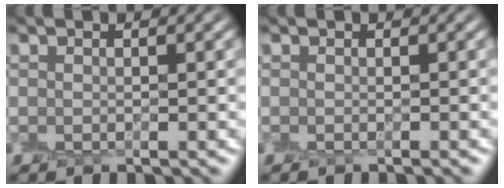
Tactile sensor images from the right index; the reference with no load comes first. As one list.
[{"total": 0.8, "force": [-0.3, -0.6, -0.3], "torque": [0.007, -0.003, -0.006]}]